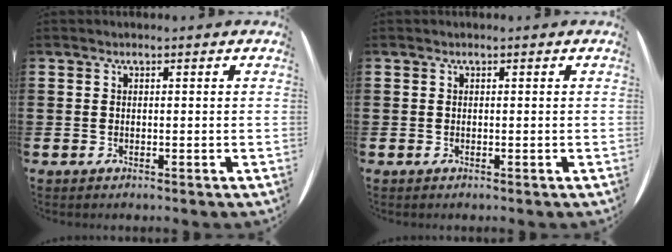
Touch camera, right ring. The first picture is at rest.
{"total": 0.0}